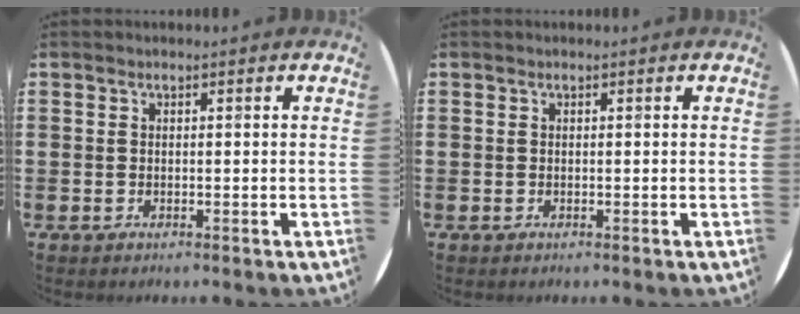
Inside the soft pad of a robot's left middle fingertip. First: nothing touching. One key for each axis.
{"total": 0.0}